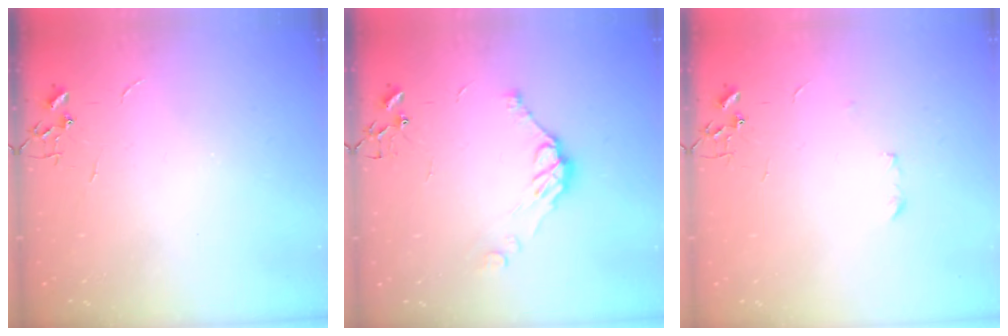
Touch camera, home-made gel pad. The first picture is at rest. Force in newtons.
{"total": 10.1, "press": 10.0, "slide": 0.7}
{"total": 3.2, "press": 3.2, "slide": 0.6}